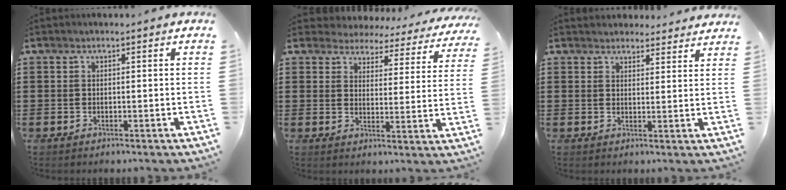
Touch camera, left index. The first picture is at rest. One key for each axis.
{"total": 3.6, "fx": 3.5, "fy": 0.6, "fz": -0.3, "tx": -0.020, "ty": -0.029, "tz": 0.057}
{"total": 2.9, "fx": 2.9, "fy": 0.7, "fz": -0.3, "tx": 0.005, "ty": -0.012, "tz": 0.053}